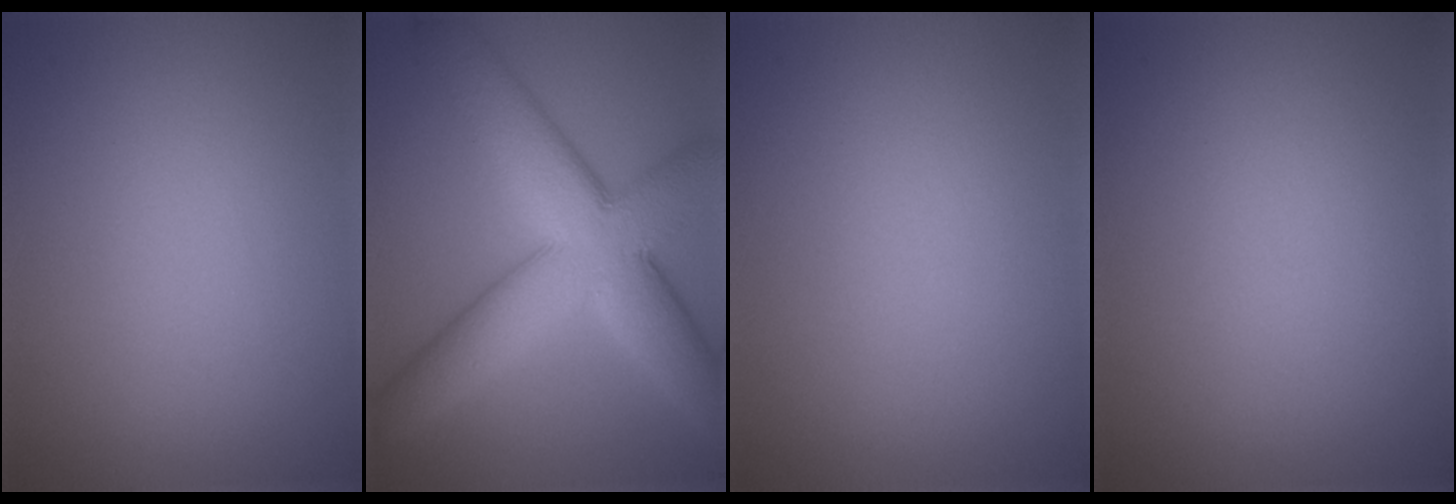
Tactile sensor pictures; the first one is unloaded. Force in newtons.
{"total": 11.5, "press": 11.5, "slide": 0.5}
{"total": 0.0}
{"total": 0.0}